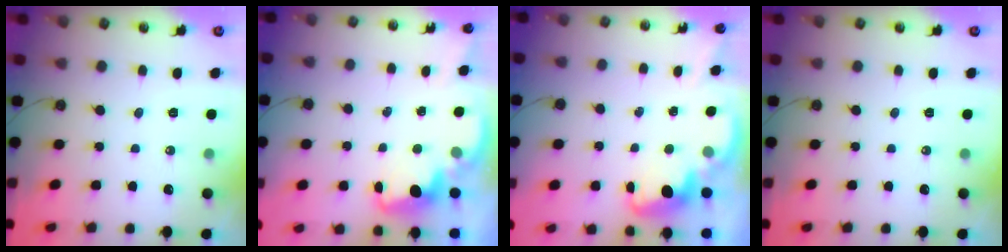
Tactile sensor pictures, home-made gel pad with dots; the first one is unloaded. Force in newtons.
{"total": 2.1, "press": 2.0, "slide": 0.6}
{"total": 2.6, "press": 2.5, "slide": 0.8}
{"total": 0.0}